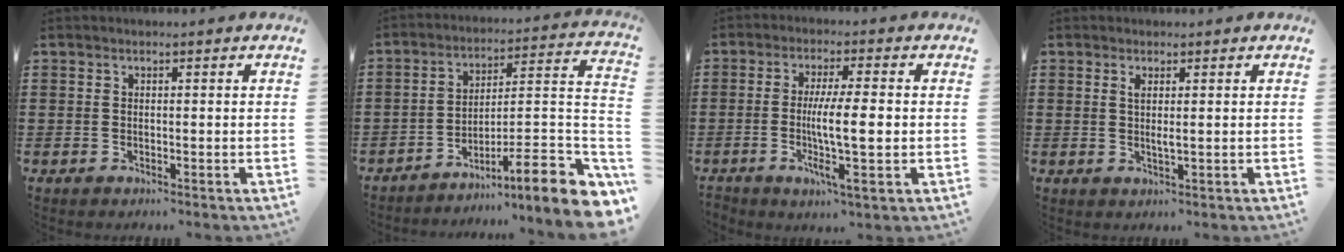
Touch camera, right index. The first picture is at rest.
{"total": 9.1, "force": [-5.9, 0.7, 6.9], "torque": [-0.100, -0.009, -0.118]}
{"total": 8.5, "force": [-1.0, 1.2, 8.4], "torque": [-0.158, -0.009, -0.023]}
{"total": 1.7, "force": [0.3, 0.1, 1.7], "torque": [-0.034, -0.002, 0.004]}